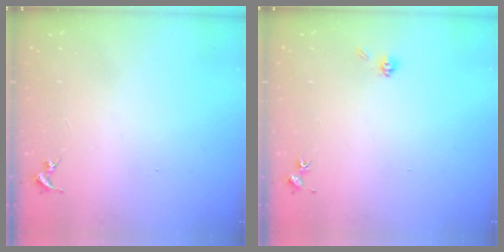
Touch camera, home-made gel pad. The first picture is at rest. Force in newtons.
{"total": 4.0, "press": 3.8, "slide": 1.4}